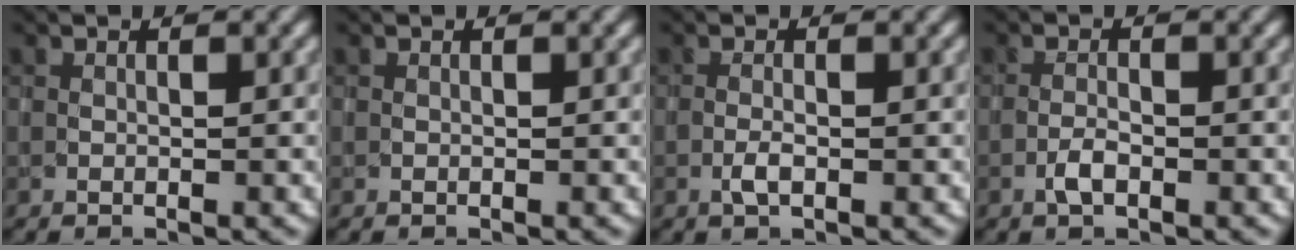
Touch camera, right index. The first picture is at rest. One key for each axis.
{"total": 0.0}
{"total": 1.4, "fx": -0.5, "fy": 0.4, "fz": 1.3, "tx": -0.029, "ty": -0.001, "tz": -0.012}
{"total": 1.6, "fx": -0.8, "fy": 0.6, "fz": 1.3, "tx": -0.028, "ty": 0.001, "tz": -0.018}